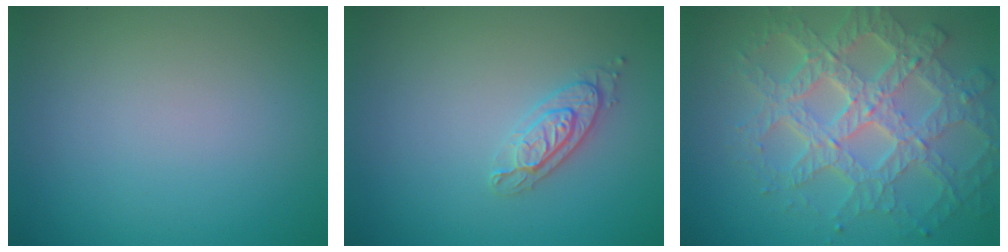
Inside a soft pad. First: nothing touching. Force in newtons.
{"total": 2.1, "press": 2.1, "slide": 0.5}
{"total": 7.9, "press": 5.7, "slide": 5.4}